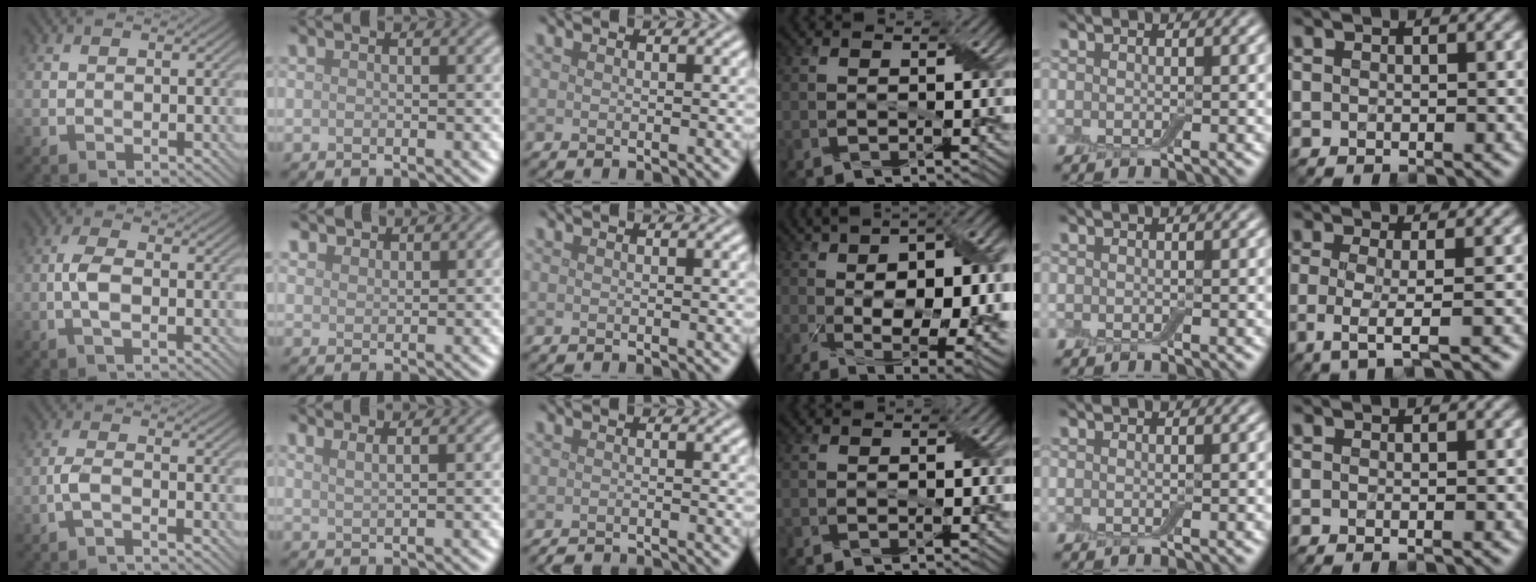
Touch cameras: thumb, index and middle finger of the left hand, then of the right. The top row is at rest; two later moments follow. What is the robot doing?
{"motion": "peel", "object": "bubble wrap"}